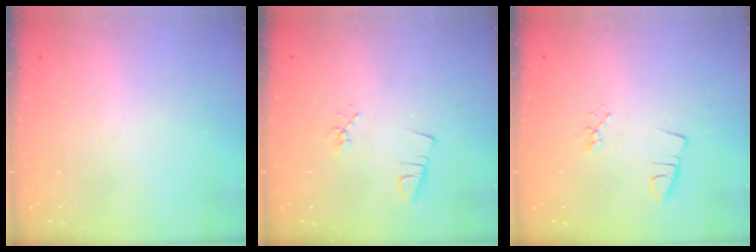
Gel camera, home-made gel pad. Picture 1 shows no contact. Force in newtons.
{"total": 3.0, "press": 2.7, "slide": 1.4}
{"total": 2.2, "press": 1.7, "slide": 1.4}